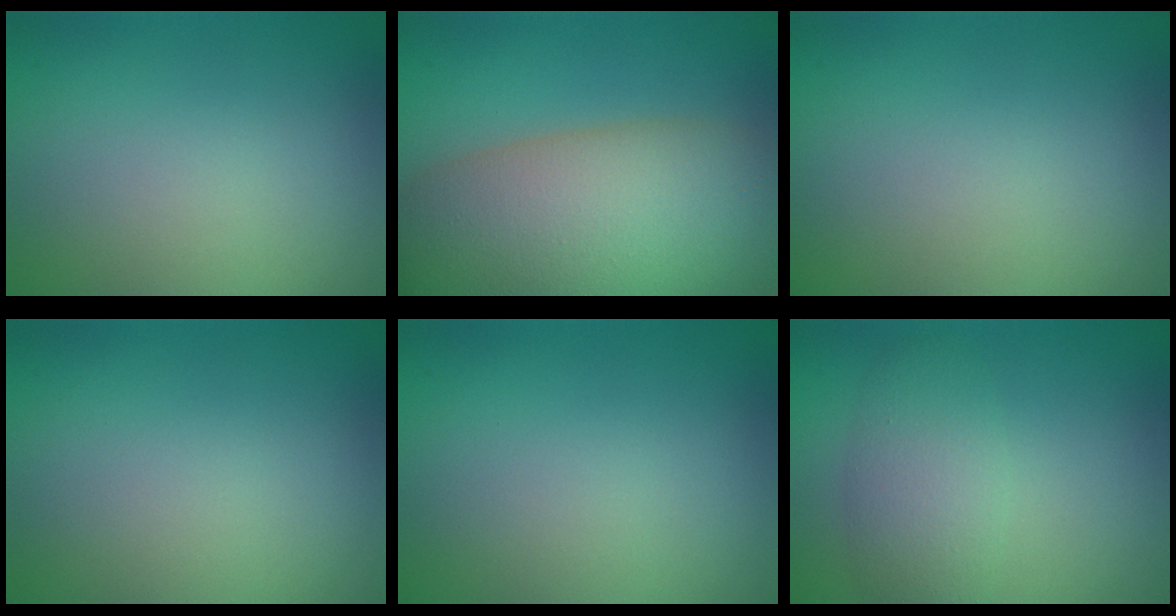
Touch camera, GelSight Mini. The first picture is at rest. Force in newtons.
{"total": 11.8, "press": 11.8, "slide": 0.7}
{"total": 0.0}
{"total": 0.0}
{"total": 0.0}
{"total": 3.8, "press": 3.8, "slide": 0.1}